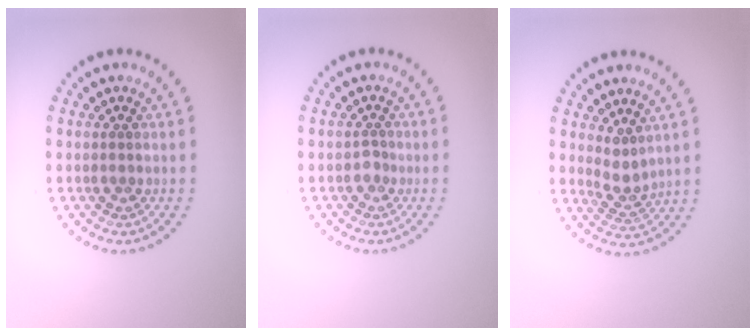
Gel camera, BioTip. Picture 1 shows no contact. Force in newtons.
{"total": 0.9, "press": 0.6, "slide": 0.7}
{"total": 2.0, "press": 1.5, "slide": 1.4}